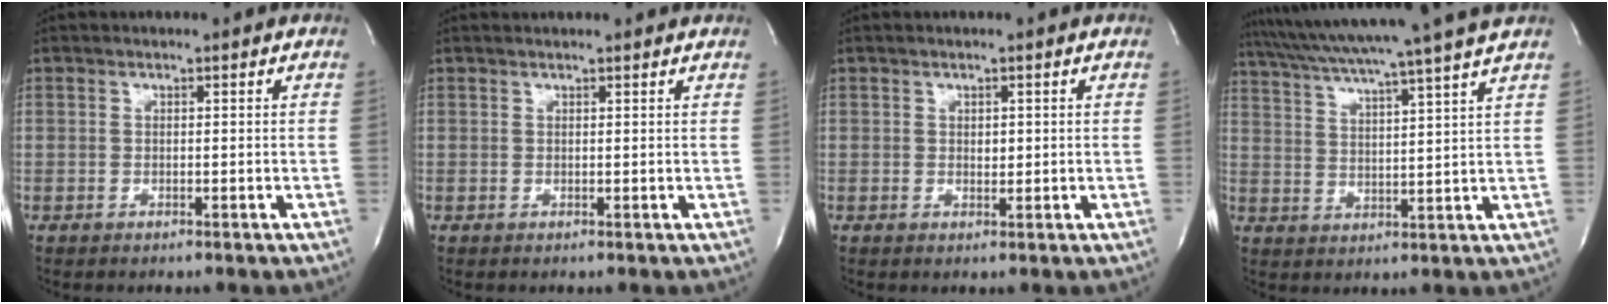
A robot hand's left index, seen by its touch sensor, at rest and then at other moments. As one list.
[{"total": 3.8, "force": [3.6, 0.4, 1.0], "torque": [-0.016, 0.022, 0.039]}, {"total": 0.9, "force": [0.2, 0.6, 0.7], "torque": [-0.009, -0.002, 0.006]}, {"total": 17.0, "force": [14.6, -2.3, 8.4], "torque": [-0.152, -0.011, 0.209]}]